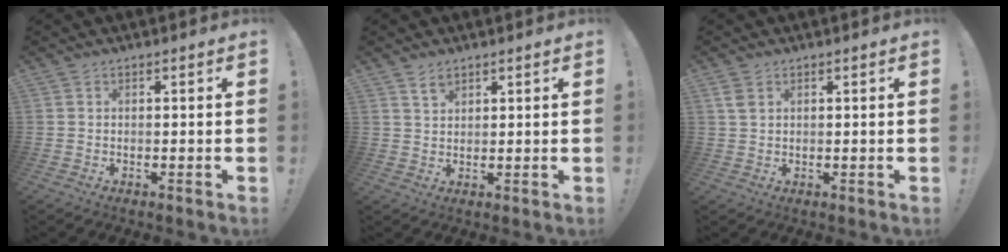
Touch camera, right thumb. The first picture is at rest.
{"total": 3.3, "force": [2.4, 1.9, 1.3], "torque": [-0.020, -0.009, 0.044]}
{"total": 3.0, "force": [1.5, 1.7, 1.9], "torque": [-0.033, 0.001, 0.028]}